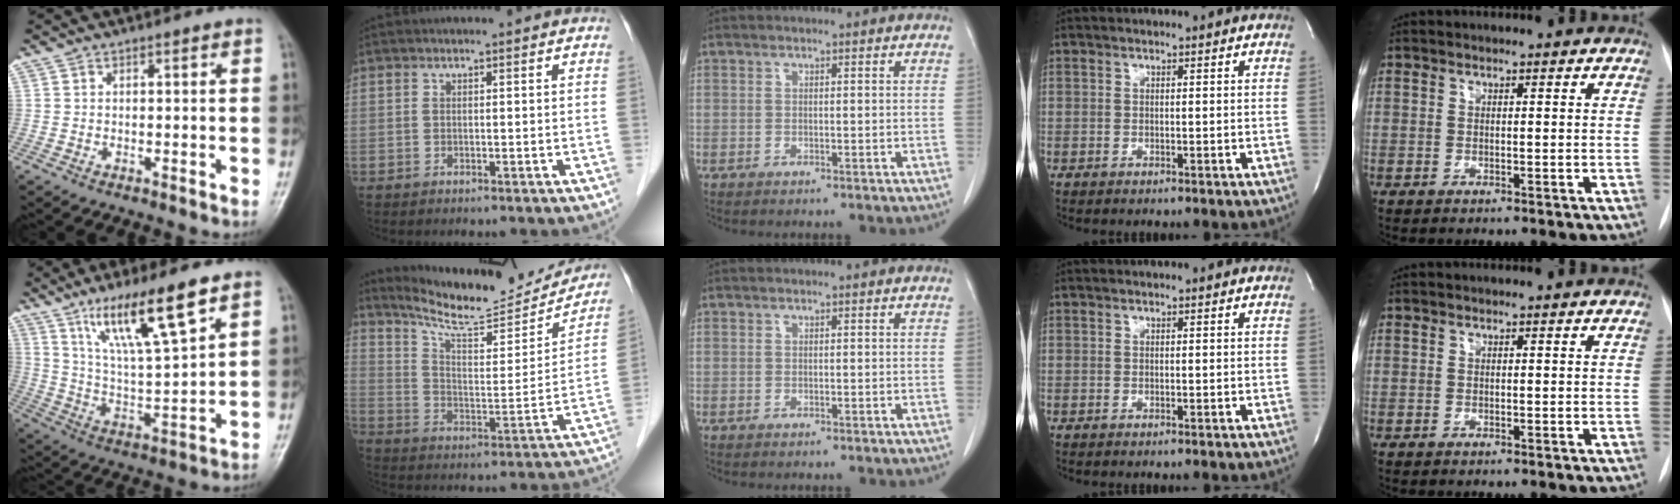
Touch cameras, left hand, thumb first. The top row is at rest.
{"thumb": {"total": 15.5, "force": [9.3, 2.4, 12.2], "torque": [-0.213, -0.042, 0.180]}, "index": {"total": 17.7, "force": [16.9, 2.0, 4.9], "torque": [-0.084, -0.037, 0.249]}}